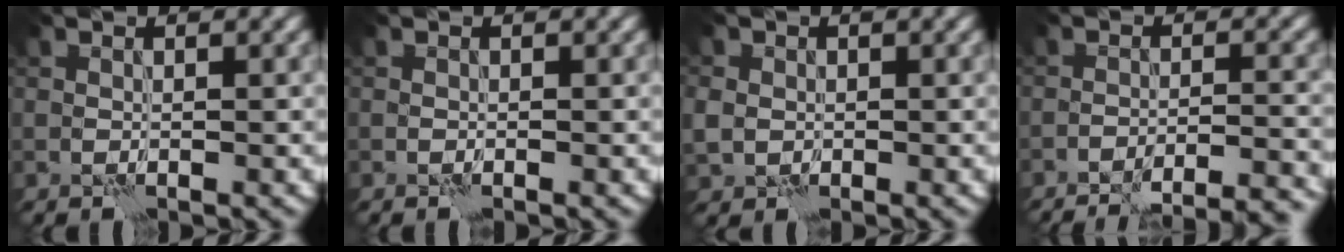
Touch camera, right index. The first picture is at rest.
{"total": 0.0}
{"total": 2.3, "force": [-0.1, 2.1, 0.9], "torque": [-0.023, 0.001, -0.001]}
{"total": 12.9, "force": [-11.8, 3.0, 4.2], "torque": [-0.026, 0.020, -0.125]}